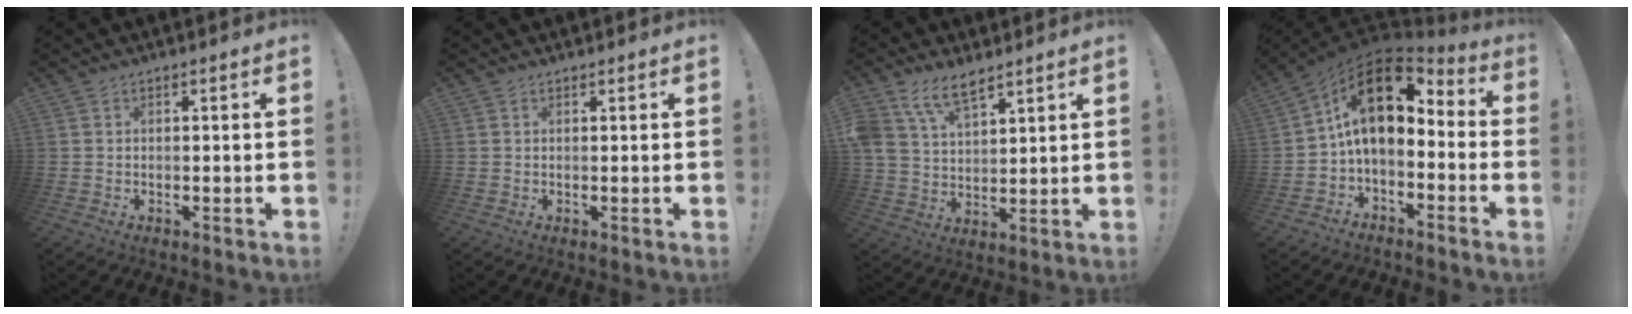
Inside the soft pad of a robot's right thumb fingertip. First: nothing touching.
{"total": 0.7, "force": [0.6, 0.1, -0.3], "torque": [0.010, -0.003, 0.011]}
{"total": 10.7, "force": [7.5, 5.3, 5.5], "torque": [-0.111, -0.029, 0.148]}
{"total": 15.7, "force": [4.2, 8.8, 12.3], "torque": [-0.213, -0.017, 0.077]}